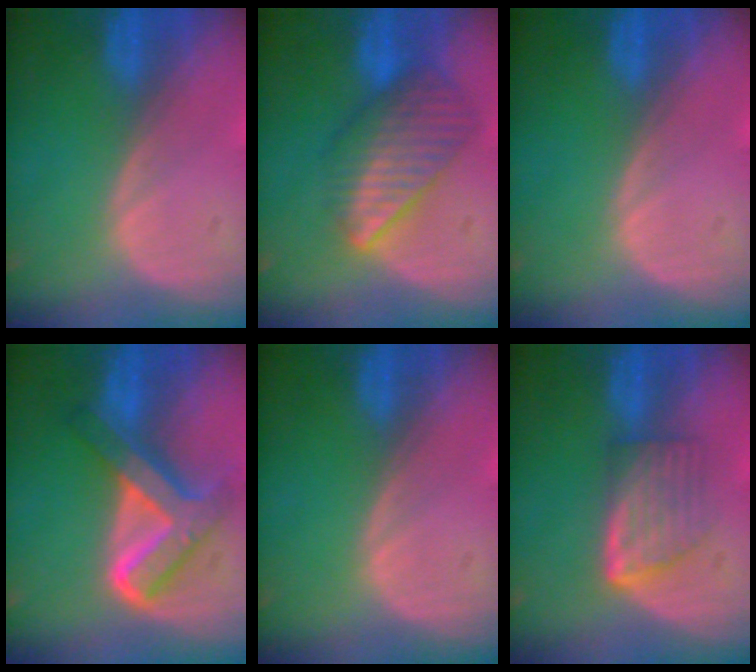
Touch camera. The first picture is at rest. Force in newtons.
{"total": 8.2, "press": 7.3, "slide": 3.7}
{"total": 0.0}
{"total": 8.4, "press": 8.4, "slide": 0.7}
{"total": 0.0}
{"total": 5.8, "press": 5.3, "slide": 2.3}